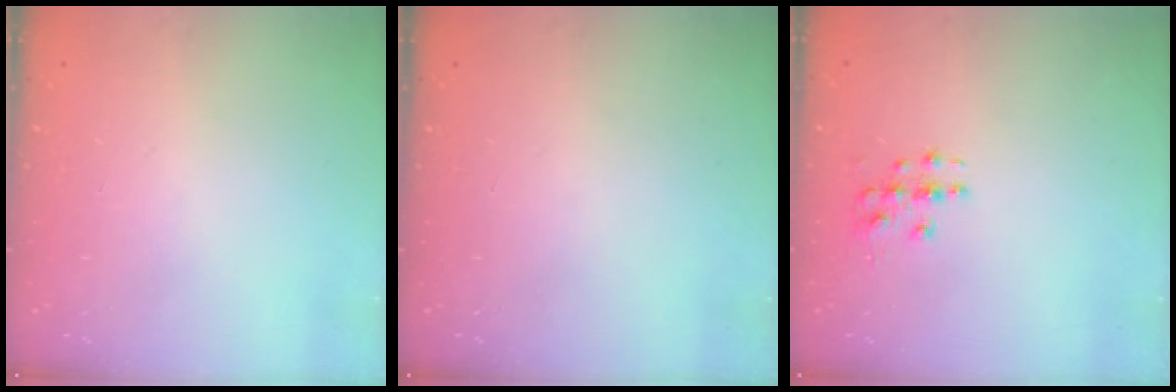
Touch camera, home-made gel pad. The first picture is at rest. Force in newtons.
{"total": 0.0}
{"total": 4.2, "press": 4.2, "slide": 0.1}